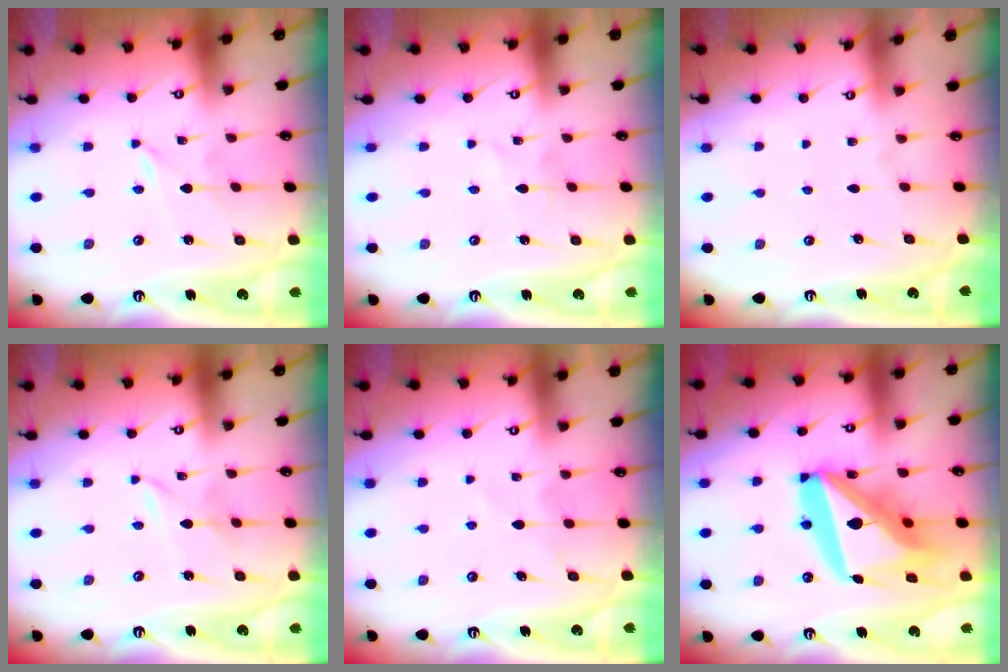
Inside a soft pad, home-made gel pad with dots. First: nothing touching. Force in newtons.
{"total": 1.8, "press": 1.7, "slide": 0.2}
{"total": 0.0}
{"total": 1.7, "press": 1.7, "slide": 0.2}
{"total": 4.9, "press": 4.8, "slide": 0.5}
{"total": 23.6, "press": 23.4, "slide": 3.1}